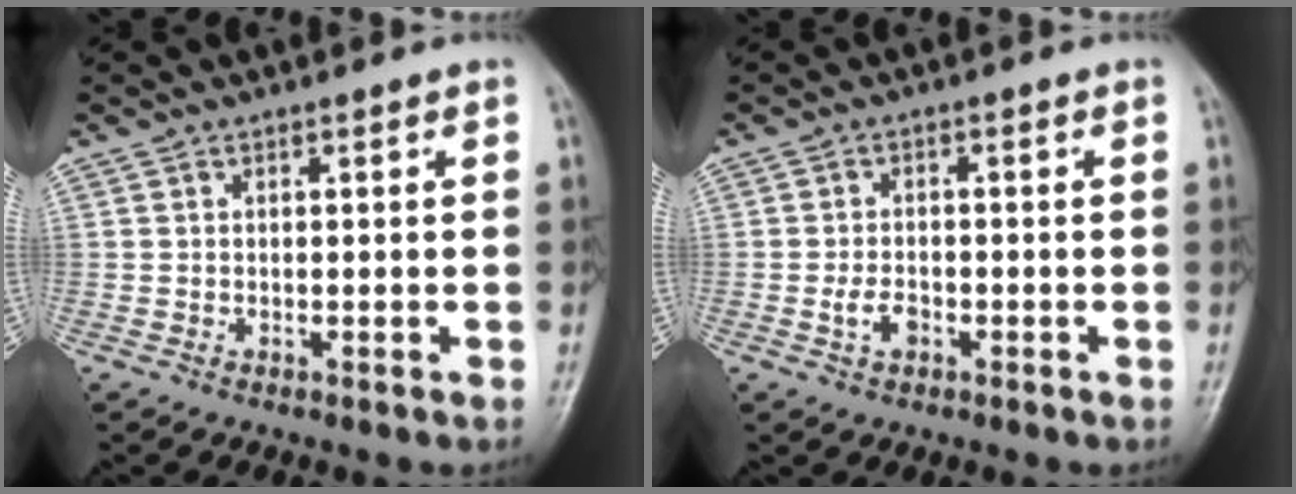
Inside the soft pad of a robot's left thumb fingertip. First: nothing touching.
{"total": 3.2, "force": [-1.3, 2.1, 1.9], "torque": [-0.030, 0.010, -0.025]}